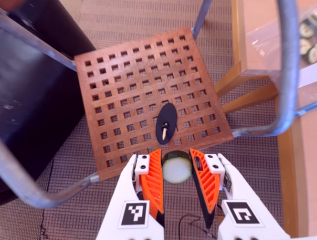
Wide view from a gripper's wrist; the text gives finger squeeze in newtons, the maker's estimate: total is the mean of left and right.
{"total": 11.3, "left": 11.6, "right": 11.0}